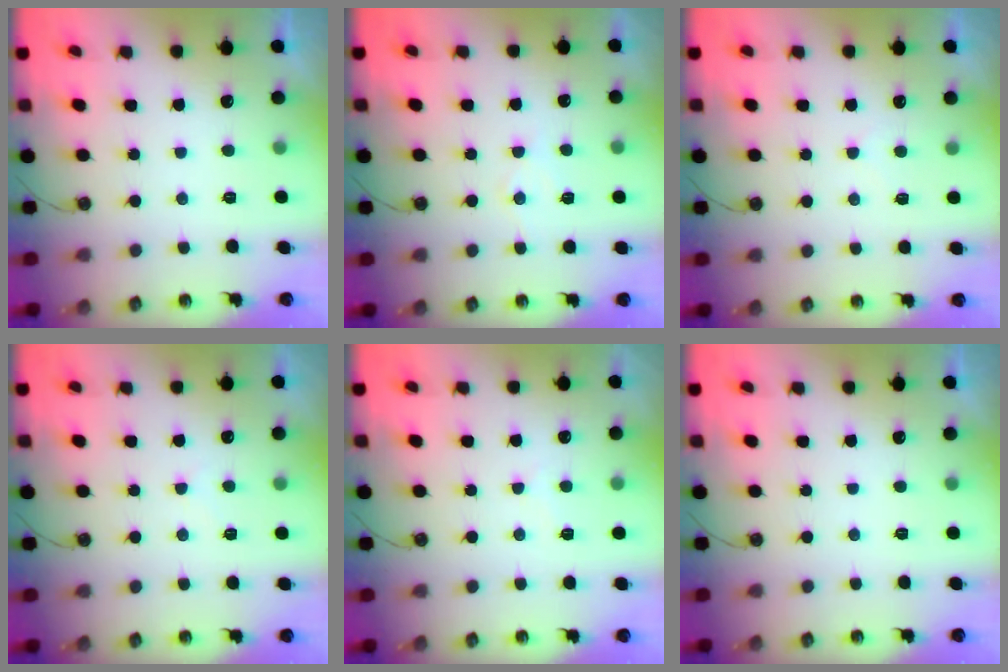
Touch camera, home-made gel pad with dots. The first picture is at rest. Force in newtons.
{"total": 6.1, "press": 6.1, "slide": 0.3}
{"total": 4.6, "press": 4.6, "slide": 0.4}
{"total": 5.9, "press": 5.9, "slide": 0.7}
{"total": 3.2, "press": 3.1, "slide": 0.5}
{"total": 0.0}